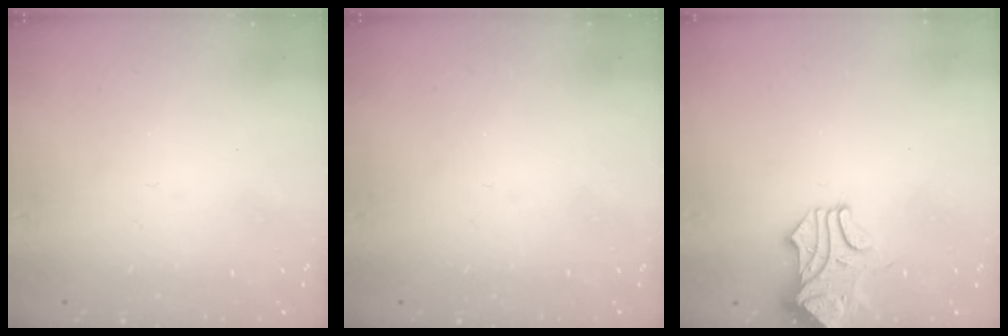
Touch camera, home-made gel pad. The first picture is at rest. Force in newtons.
{"total": 0.0}
{"total": 0.6, "press": 0.6, "slide": 0.2}